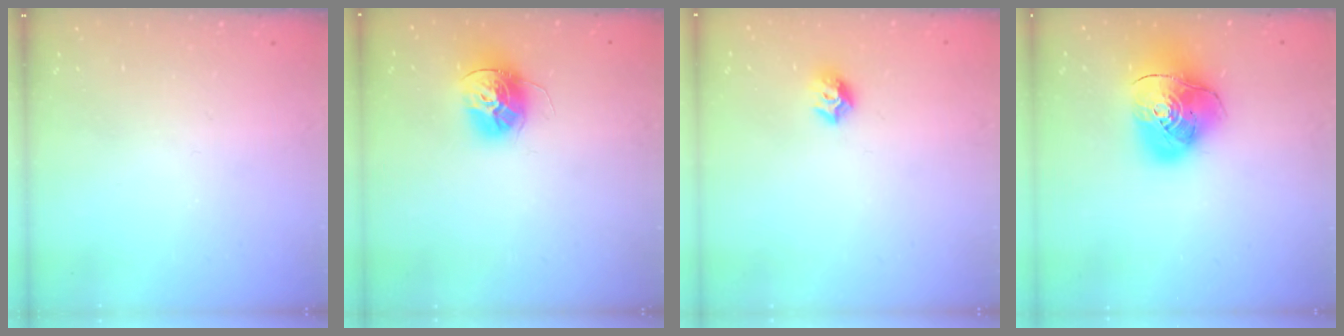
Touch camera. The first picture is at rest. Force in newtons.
{"total": 13.4, "press": 13.4, "slide": 1.2}
{"total": 8.2, "press": 8.1, "slide": 1.0}
{"total": 14.0, "press": 13.9, "slide": 1.8}